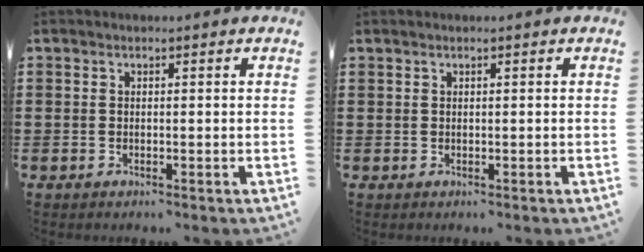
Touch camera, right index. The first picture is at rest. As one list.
[{"total": 0.0}]